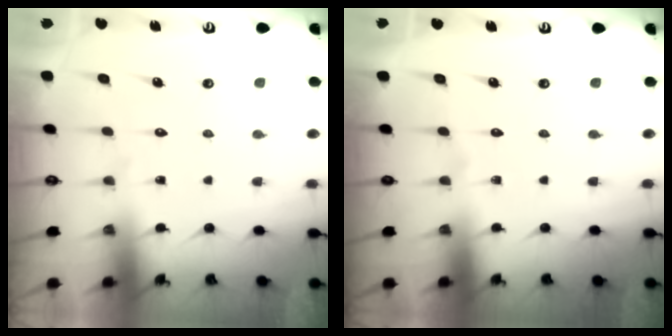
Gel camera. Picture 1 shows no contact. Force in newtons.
{"total": 0.0}